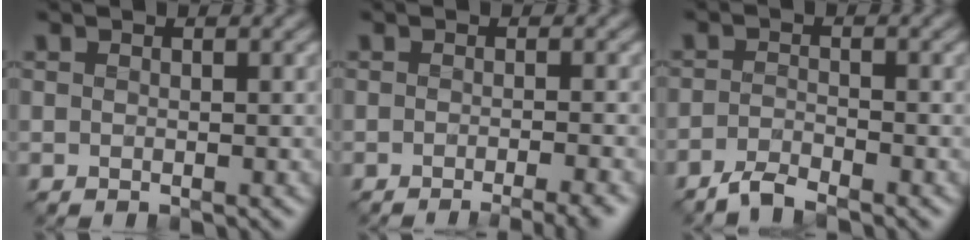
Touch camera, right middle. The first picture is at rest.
{"total": 3.2, "force": [-2.1, 0.3, 2.4], "torque": [-0.027, -0.003, -0.032]}
{"total": 2.1, "force": [-2.0, 0.1, 0.7], "torque": [-0.020, 0.001, -0.045]}